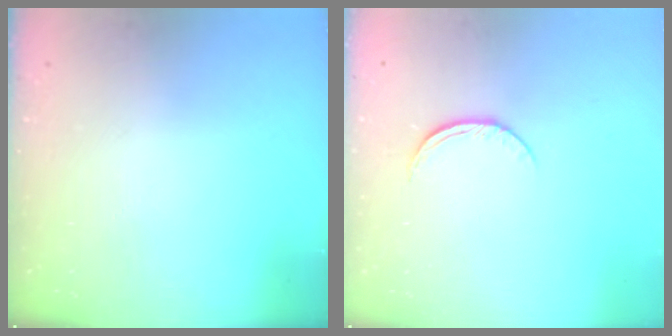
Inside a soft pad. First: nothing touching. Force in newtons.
{"total": 6.5, "press": 6.5, "slide": 0.7}